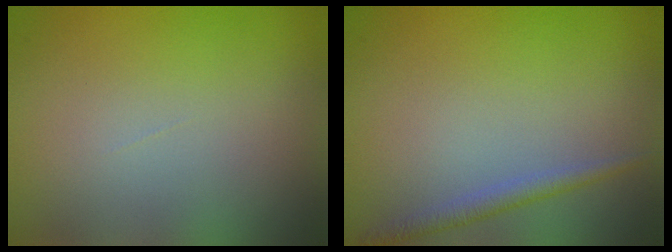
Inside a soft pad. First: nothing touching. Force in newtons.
{"total": 1.6, "press": 1.6, "slide": 0.0}